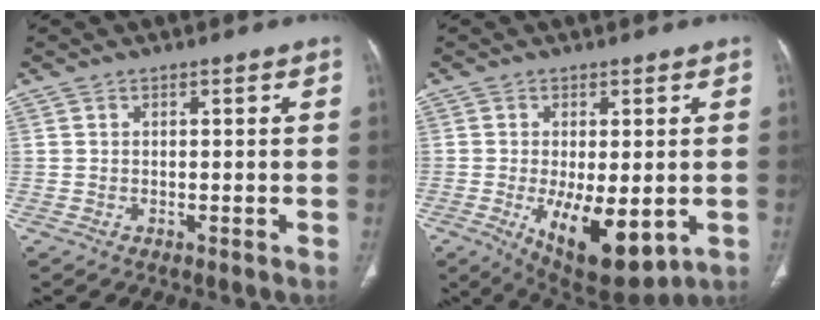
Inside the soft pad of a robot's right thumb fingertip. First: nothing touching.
{"total": 13.1, "force": [-3.2, 5.7, 11.3], "torque": [-0.168, -0.022, -0.028]}